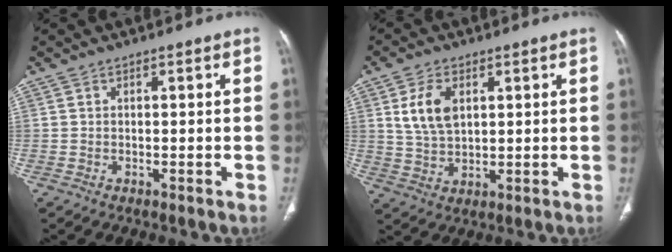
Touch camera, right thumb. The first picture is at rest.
{"total": 7.7, "force": [2.5, 4.6, 5.7], "torque": [-0.104, -0.009, 0.054]}